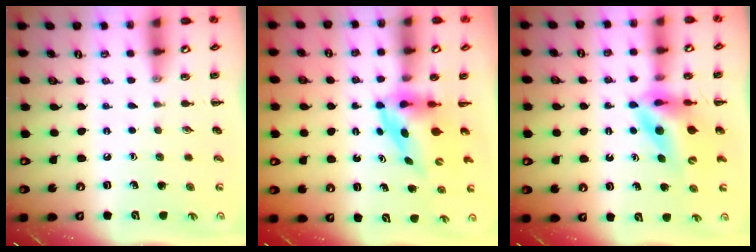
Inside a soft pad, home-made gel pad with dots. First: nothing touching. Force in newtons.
{"total": 3.9, "press": 3.9, "slide": 0.8}
{"total": 9.4, "press": 9.0, "slide": 2.8}